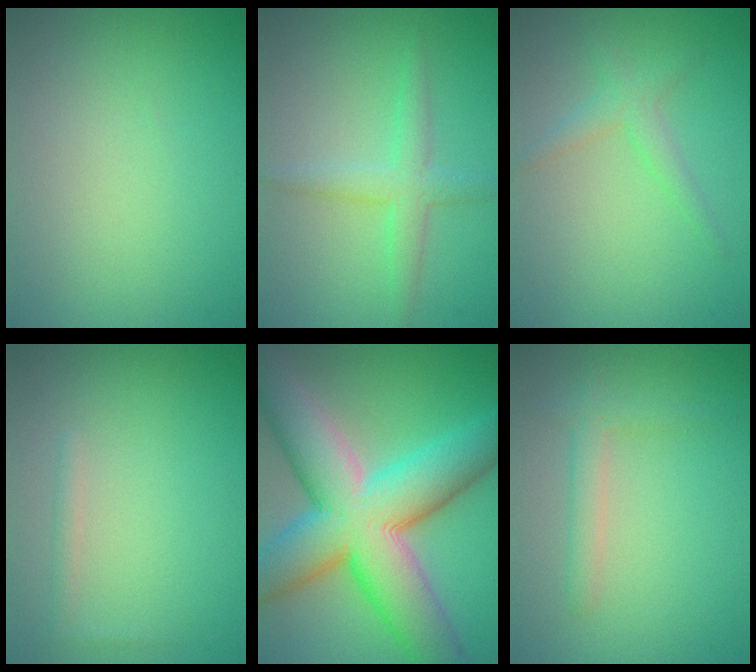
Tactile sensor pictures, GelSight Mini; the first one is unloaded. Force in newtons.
{"total": 2.7, "press": 2.7, "slide": 0.1}
{"total": 1.8, "press": 1.8, "slide": 0.1}
{"total": 0.8, "press": 0.8, "slide": 0.0}
{"total": 15.0, "press": 15.0, "slide": 0.7}
{"total": 1.8, "press": 1.8, "slide": 0.2}